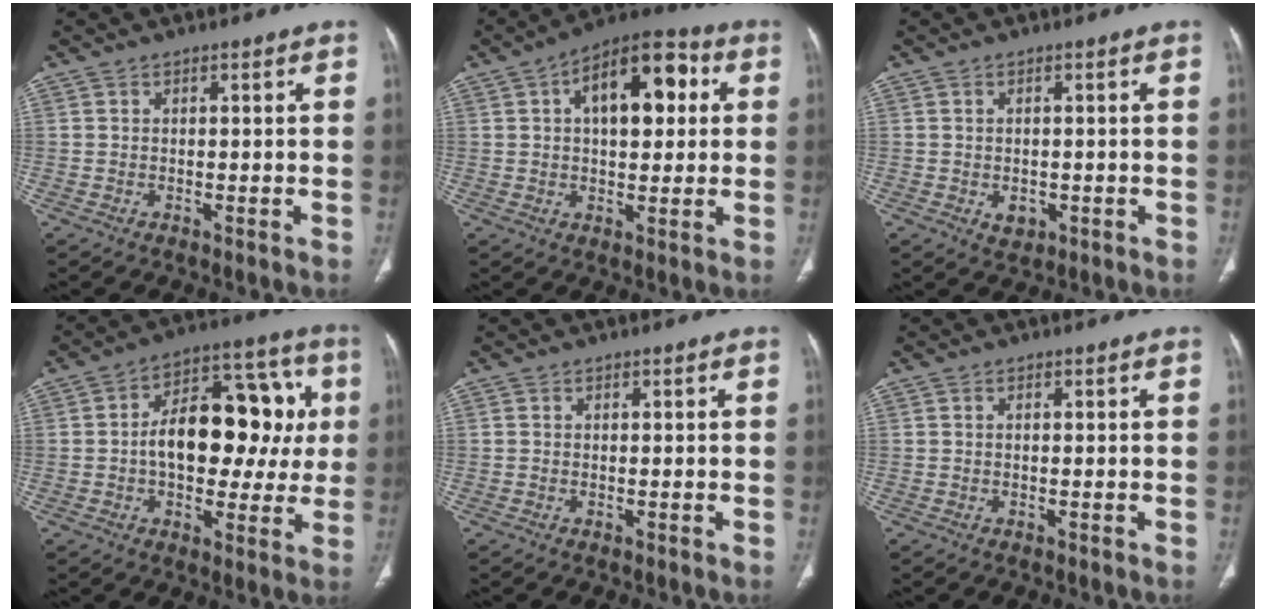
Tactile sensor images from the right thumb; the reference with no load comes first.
{"total": 15.0, "force": [3.7, 7.9, 12.1], "torque": [-0.147, 0.022, 0.050]}
{"total": 2.6, "force": [-0.7, 2.0, 1.6], "torque": [-0.014, 0.001, -0.002]}
{"total": 19.8, "force": [1.2, 11.7, 15.9], "torque": [-0.187, 0.037, 0.016]}
{"total": 0.0}
{"total": 0.0}